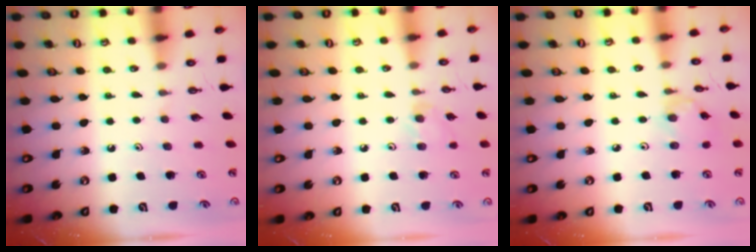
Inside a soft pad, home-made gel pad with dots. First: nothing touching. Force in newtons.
{"total": 5.0, "press": 4.9, "slide": 0.9}
{"total": 1.4, "press": 1.3, "slide": 0.2}